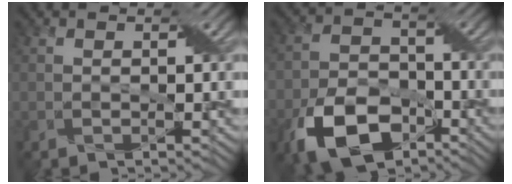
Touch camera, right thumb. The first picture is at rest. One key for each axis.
{"total": 10.9, "fx": -6.0, "fy": 6.5, "fz": 6.3, "tx": -0.134, "ty": -0.014, "tz": -0.112}